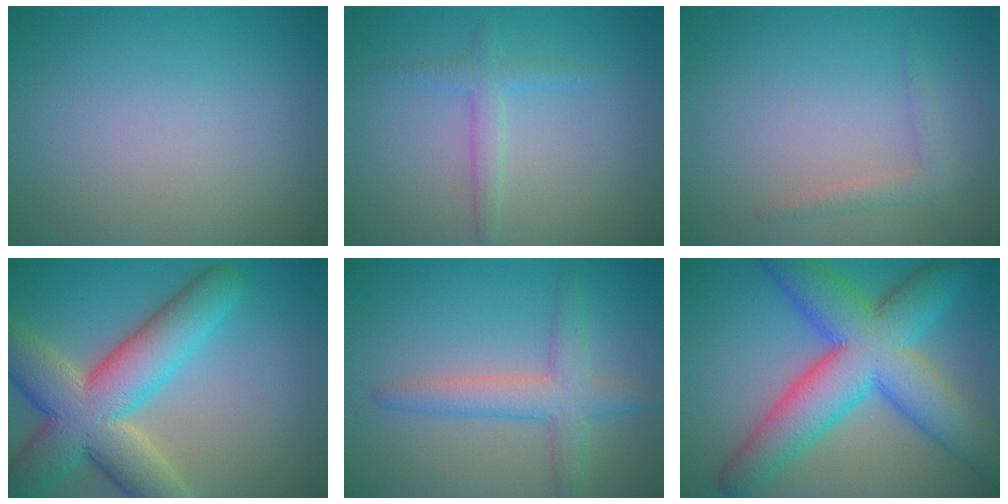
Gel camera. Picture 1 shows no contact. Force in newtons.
{"total": 1.8, "press": 1.8, "slide": 0.1}
{"total": 1.5, "press": 1.4, "slide": 0.1}
{"total": 10.5, "press": 10.5, "slide": 0.6}
{"total": 4.0, "press": 4.0, "slide": 0.2}
{"total": 11.3, "press": 11.3, "slide": 0.2}